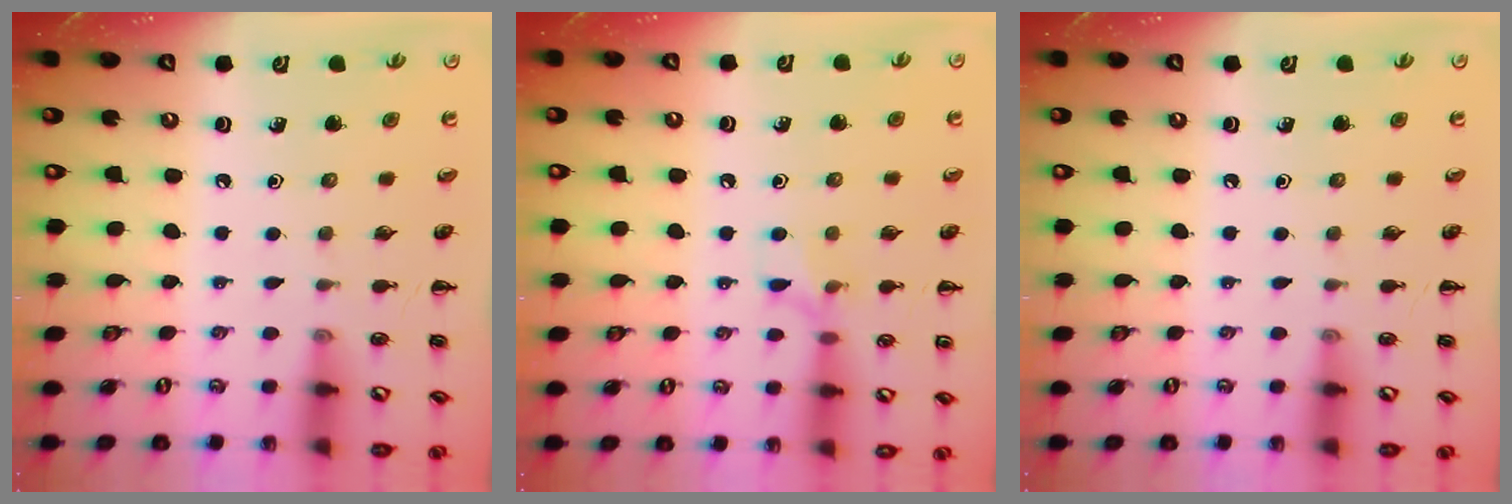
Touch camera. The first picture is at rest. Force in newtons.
{"total": 6.5, "press": 6.4, "slide": 1.5}
{"total": 0.0}